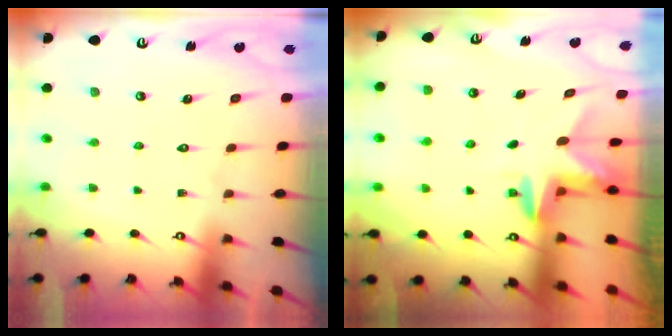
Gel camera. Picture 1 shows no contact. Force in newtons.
{"total": 3.0, "press": 3.0, "slide": 0.2}